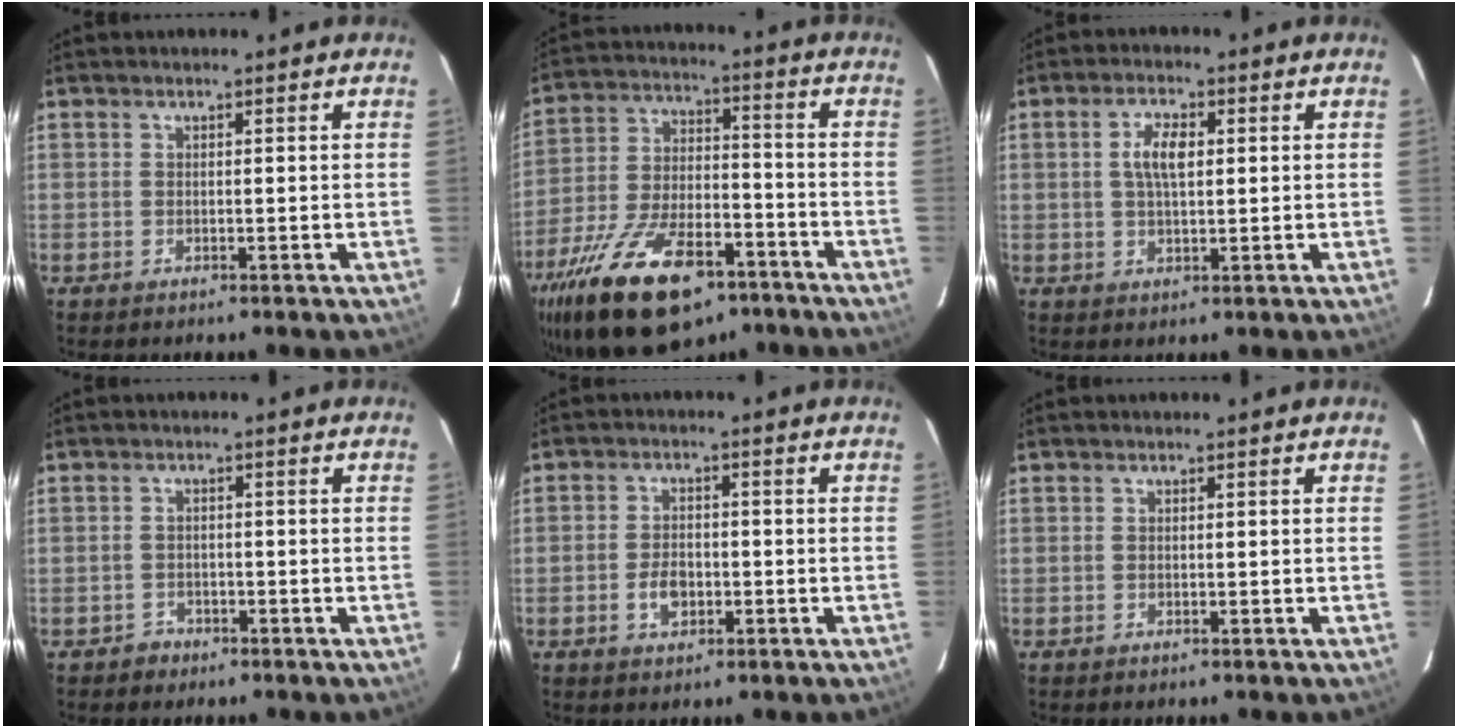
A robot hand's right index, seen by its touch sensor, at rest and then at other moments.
{"total": 24.3, "force": [-15.3, 11.0, 15.4], "torque": [-0.304, -0.025, -0.242]}
{"total": 4.9, "force": [0.9, 2.1, 4.3], "torque": [-0.081, 0.009, 0.018]}
{"total": 2.3, "force": [-1.5, 1.8, 0.0], "torque": [-0.005, 0.008, -0.022]}
{"total": 4.5, "force": [-1.5, 2.9, 3.1], "torque": [-0.060, 0.004, -0.023]}
{"total": 0.0}